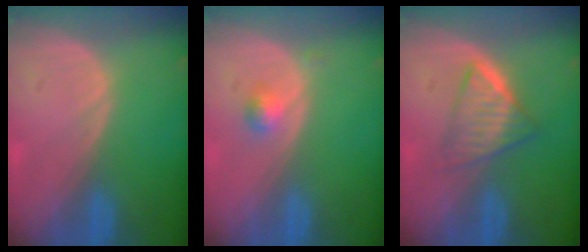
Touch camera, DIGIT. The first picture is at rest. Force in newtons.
{"total": 2.0, "press": 1.8, "slide": 0.8}
{"total": 6.4, "press": 5.4, "slide": 3.4}